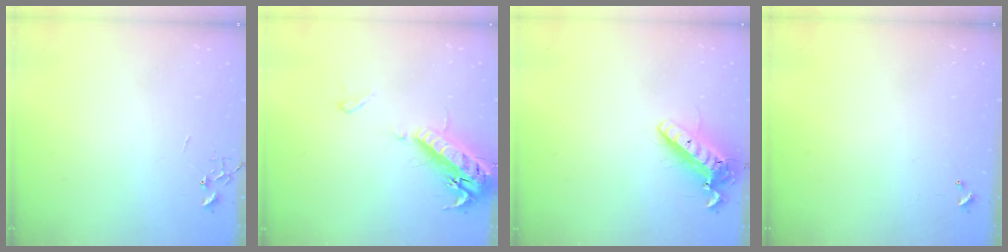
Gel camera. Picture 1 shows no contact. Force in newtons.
{"total": 17.4, "press": 16.9, "slide": 4.1}
{"total": 14.7, "press": 14.4, "slide": 2.9}
{"total": 0.0}